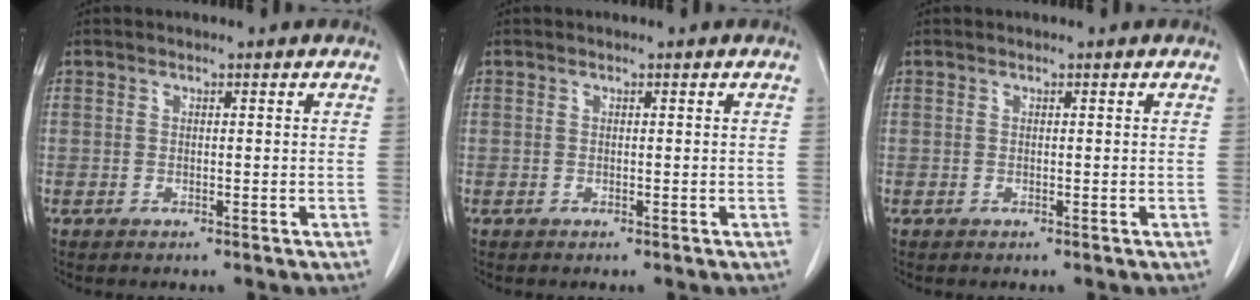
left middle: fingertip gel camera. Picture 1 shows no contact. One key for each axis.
{"total": 0.0}
{"total": 0.0}